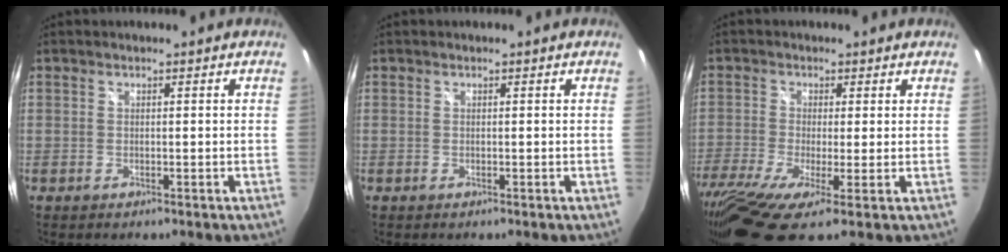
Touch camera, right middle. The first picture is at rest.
{"total": 0.0}
{"total": 13.1, "force": [-6.1, 2.7, 11.3], "torque": [-0.241, -0.060, -0.117]}